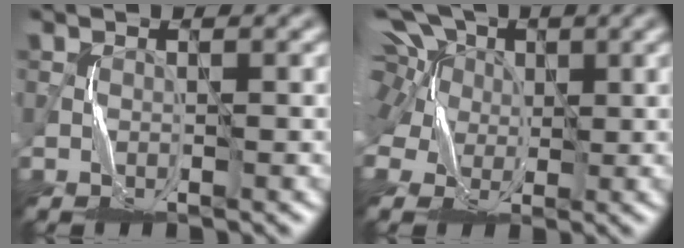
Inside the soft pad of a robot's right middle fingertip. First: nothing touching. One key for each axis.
{"total": 10.7, "fx": 4.1, "fy": 7.5, "fz": 6.3, "tx": -0.132, "ty": 0.042, "tz": 0.024}